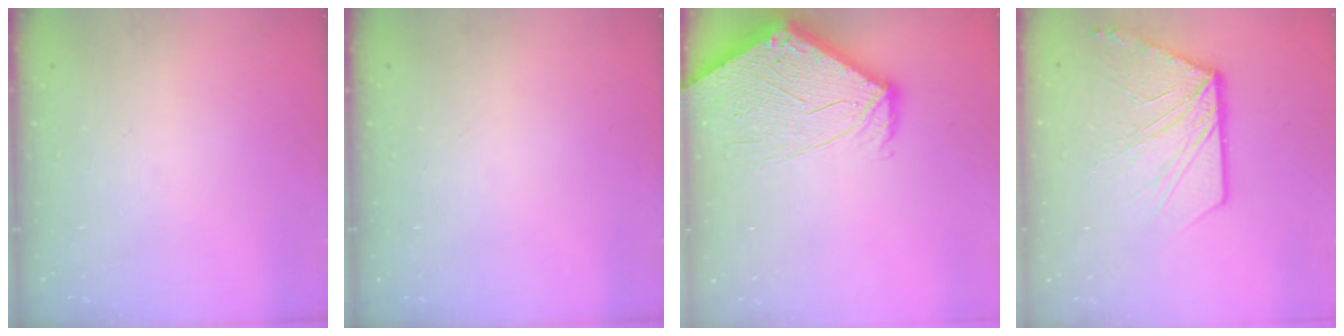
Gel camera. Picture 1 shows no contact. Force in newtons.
{"total": 0.0}
{"total": 7.2, "press": 7.2, "slide": 0.7}
{"total": 13.7, "press": 13.6, "slide": 0.8}